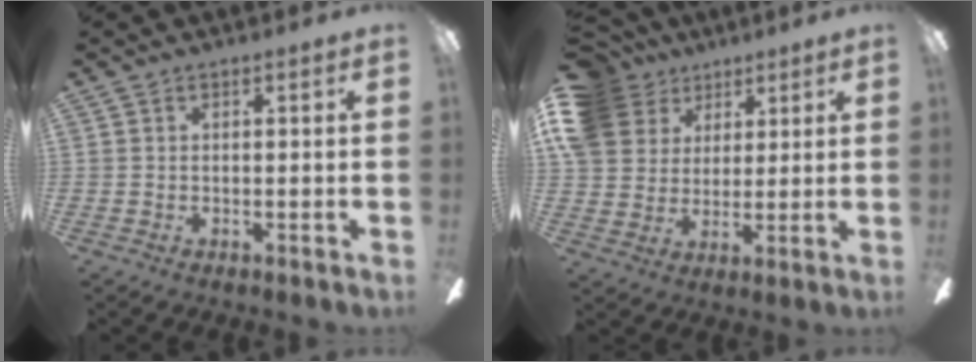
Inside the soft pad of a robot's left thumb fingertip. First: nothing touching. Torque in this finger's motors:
{"motor_torque": [1.12, 1.16, 1.38, -1.38, 0.15]}